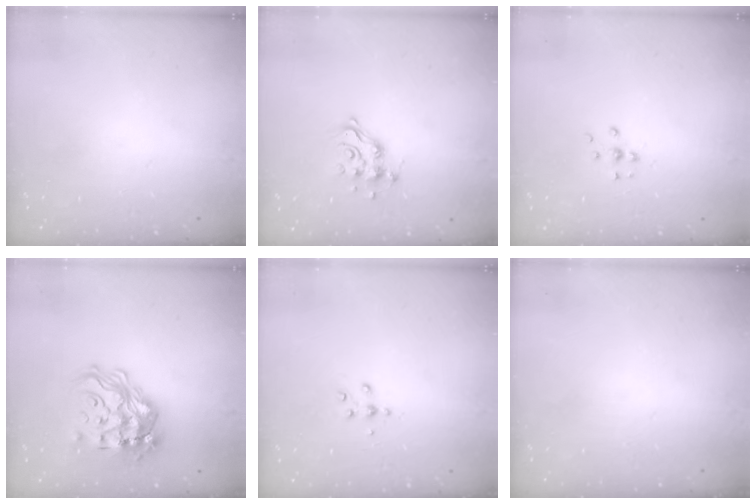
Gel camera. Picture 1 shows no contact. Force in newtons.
{"total": 10.5, "press": 10.5, "slide": 0.9}
{"total": 5.7, "press": 5.7, "slide": 0.7}
{"total": 21.5, "press": 21.4, "slide": 1.7}
{"total": 3.8, "press": 3.7, "slide": 0.4}
{"total": 0.0}